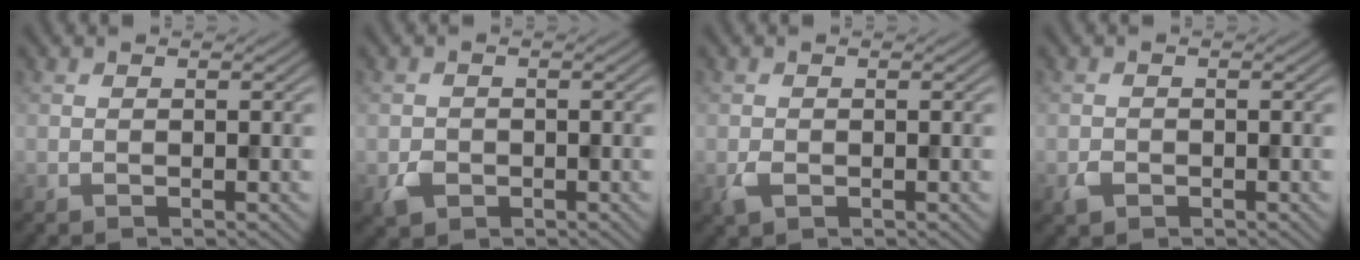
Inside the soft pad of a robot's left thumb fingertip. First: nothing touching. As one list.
[{"total": 2.2, "force": [-0.9, 1.8, 0.9], "torque": [-0.016, -0.007, -0.020]}, {"total": 1.6, "force": [-0.6, 1.1, 1.0], "torque": [-0.026, -0.006, -0.010]}, {"total": 1.5, "force": [-0.8, 1.1, 0.6], "torque": [-0.011, -0.005, -0.017]}]